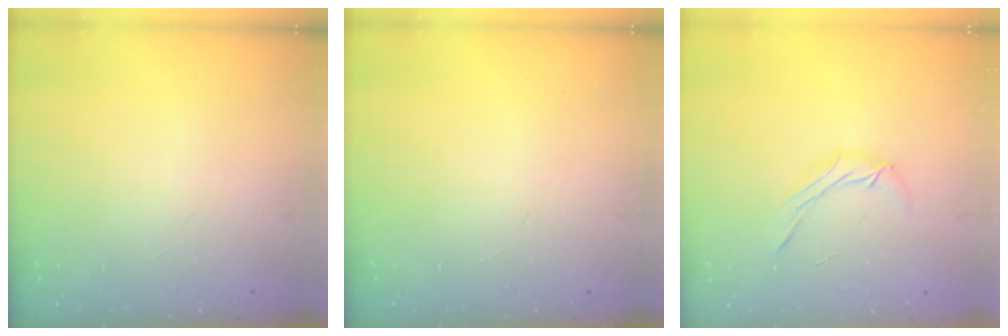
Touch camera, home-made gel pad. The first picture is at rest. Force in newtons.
{"total": 0.0}
{"total": 6.6, "press": 6.6, "slide": 0.6}